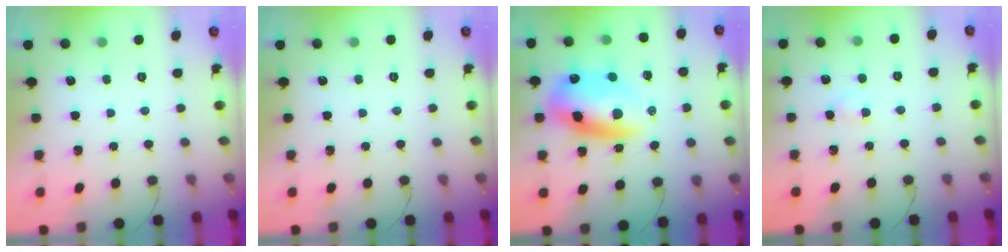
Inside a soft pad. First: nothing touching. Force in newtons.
{"total": 0.0}
{"total": 13.9, "press": 13.5, "slide": 3.4}
{"total": 1.5, "press": 1.3, "slide": 0.7}